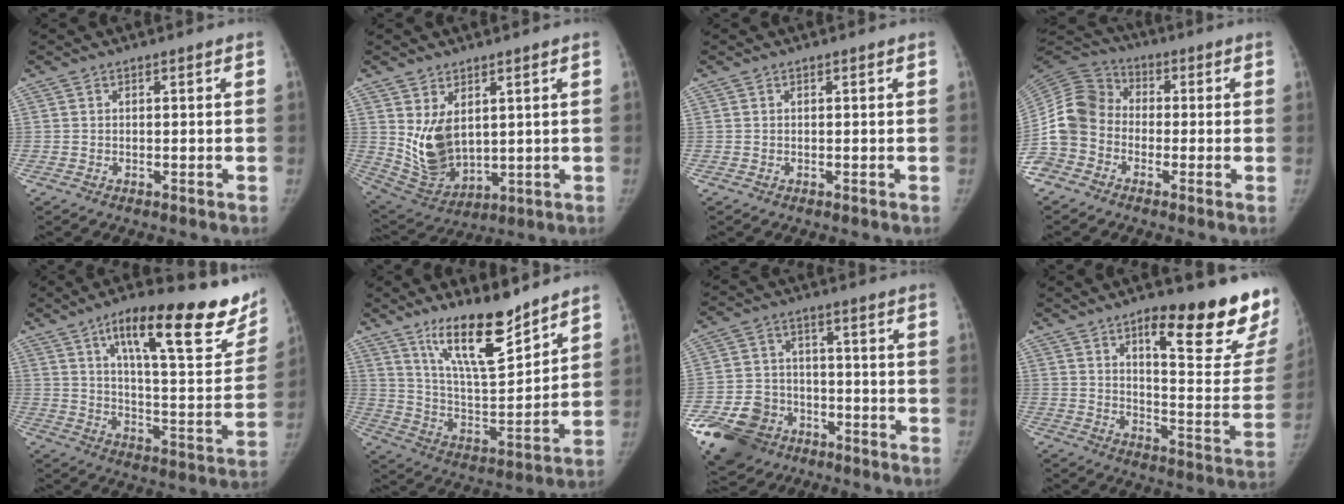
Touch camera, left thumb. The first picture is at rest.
{"total": 10.5, "force": [2.7, 6.7, 7.6], "torque": [-0.122, -0.029, 0.077]}
{"total": 0.0}
{"total": 12.1, "force": [-3.4, 10.1, 5.8], "torque": [-0.119, 0.041, -0.077]}
{"total": 25.8, "force": [16.2, 7.4, 18.6], "torque": [-0.220, -0.062, 0.234]}
{"total": 16.2, "force": [11.9, 4.1, 10.2], "torque": [-0.146, -0.084, 0.219]}
{"total": 14.5, "force": [-8.1, 10.8, 5.4], "torque": [-0.099, 0.040, -0.136]}
{"total": 22.2, "force": [14.5, 5.3, 15.9], "torque": [-0.172, -0.094, 0.199]}